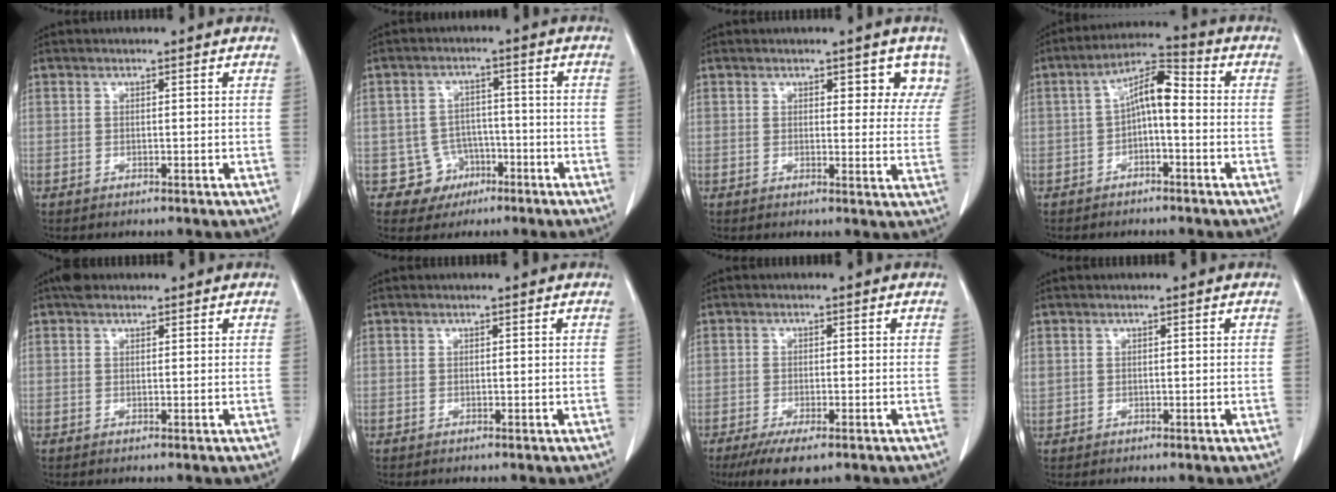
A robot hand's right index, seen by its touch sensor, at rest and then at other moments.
{"total": 5.5, "force": [-2.3, 5.0, -0.1], "torque": [0.012, 0.016, -0.030]}
{"total": 5.4, "force": [3.8, 2.5, 3.0], "torque": [-0.013, -0.006, 0.034]}
{"total": 7.1, "force": [-0.4, 2.2, 6.7], "torque": [-0.123, 0.032, -0.010]}
{"total": 1.9, "force": [1.4, 1.0, 0.7], "torque": [-0.014, 0.018, 0.021]}
{"total": 0.0}
{"total": 5.5, "force": [-3.6, 1.6, 3.8], "torque": [-0.064, -0.011, -0.056]}
{"total": 1.0, "force": [0.5, 0.8, 0.4], "torque": [-0.013, 0.014, 0.013]}